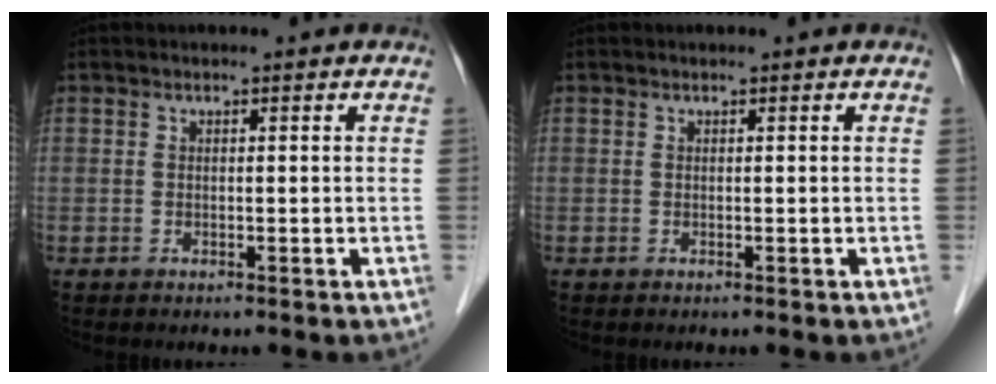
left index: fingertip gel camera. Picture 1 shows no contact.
{"total": 0.0}